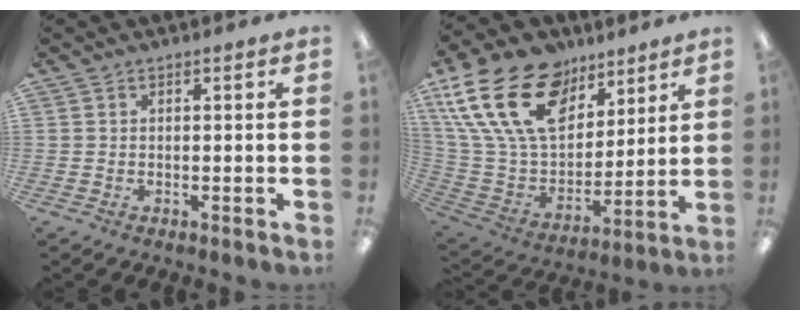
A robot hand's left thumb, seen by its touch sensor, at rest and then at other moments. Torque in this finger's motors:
{"motor_torque": [0.83, 0.48, 1.81, -0.96, 0.37]}